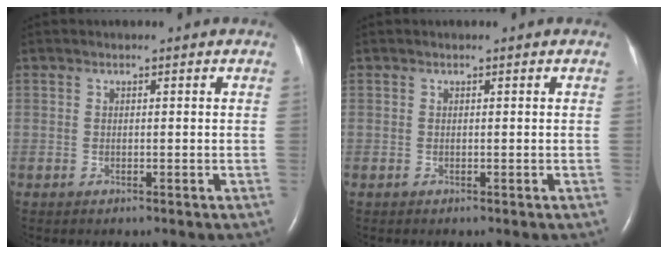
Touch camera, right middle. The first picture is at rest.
{"total": 0.0}